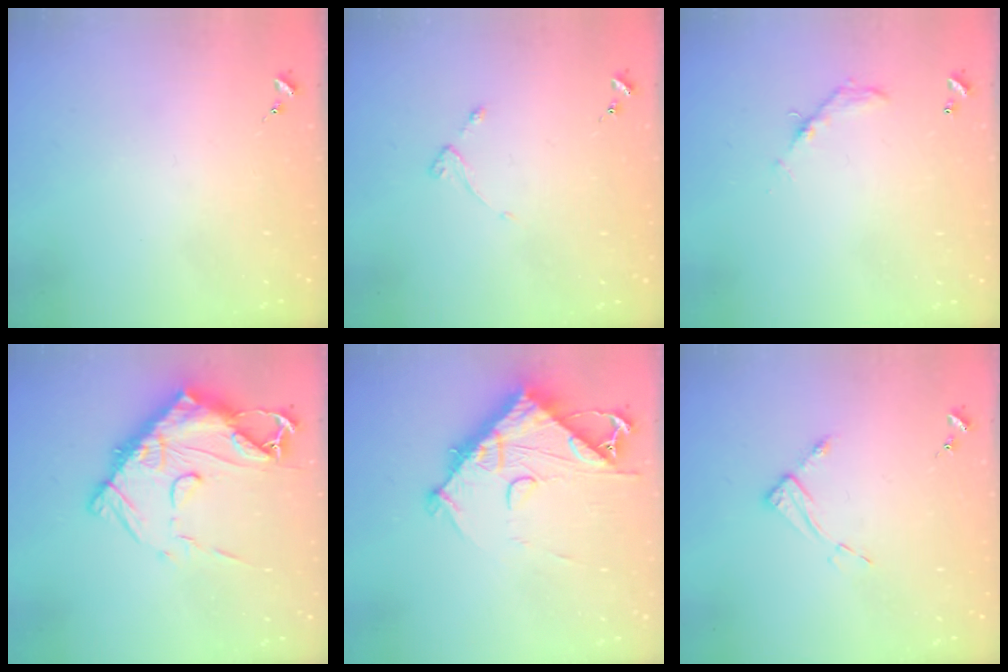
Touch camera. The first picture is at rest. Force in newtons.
{"total": 2.6, "press": 2.6, "slide": 0.5}
{"total": 6.2, "press": 6.2, "slide": 0.4}
{"total": 19.3, "press": 19.2, "slide": 1.9}
{"total": 13.1, "press": 13.0, "slide": 1.0}
{"total": 6.5, "press": 6.5, "slide": 0.5}